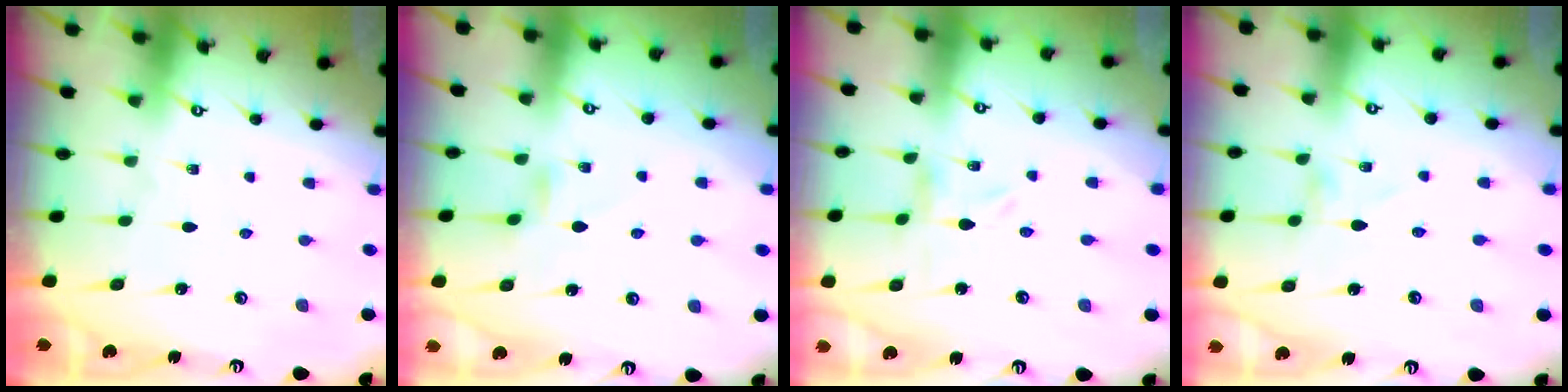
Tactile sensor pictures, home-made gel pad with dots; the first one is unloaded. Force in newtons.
{"total": 2.7, "press": 2.6, "slide": 0.4}
{"total": 0.0}
{"total": 0.0}